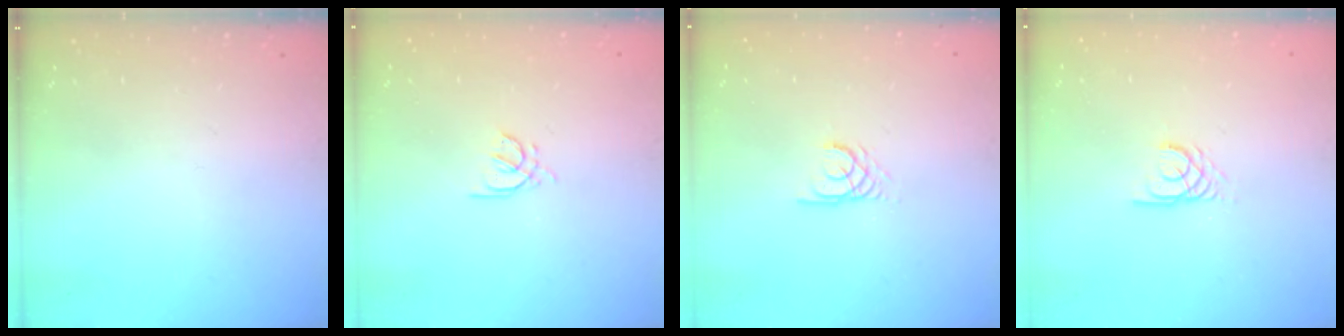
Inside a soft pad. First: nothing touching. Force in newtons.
{"total": 2.8, "press": 2.7, "slide": 0.8}
{"total": 2.2, "press": 2.2, "slide": 0.3}
{"total": 2.4, "press": 2.4, "slide": 0.2}